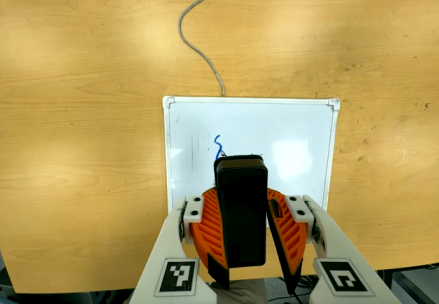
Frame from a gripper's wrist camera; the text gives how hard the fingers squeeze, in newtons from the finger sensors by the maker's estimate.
{"total": 9.2, "left": 9.5, "right": 8.8}